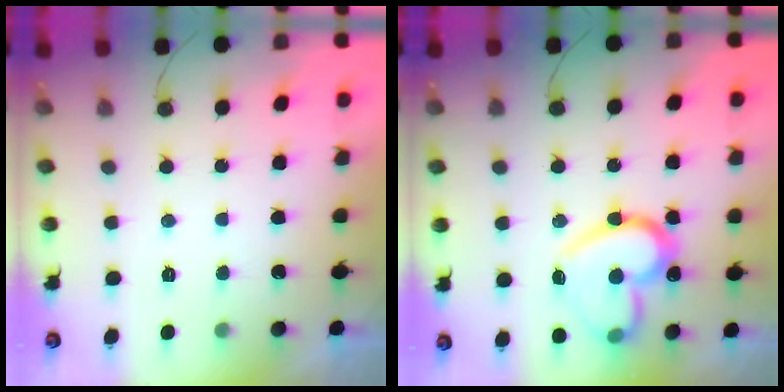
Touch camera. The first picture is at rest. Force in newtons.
{"total": 18.9, "press": 18.9, "slide": 1.5}